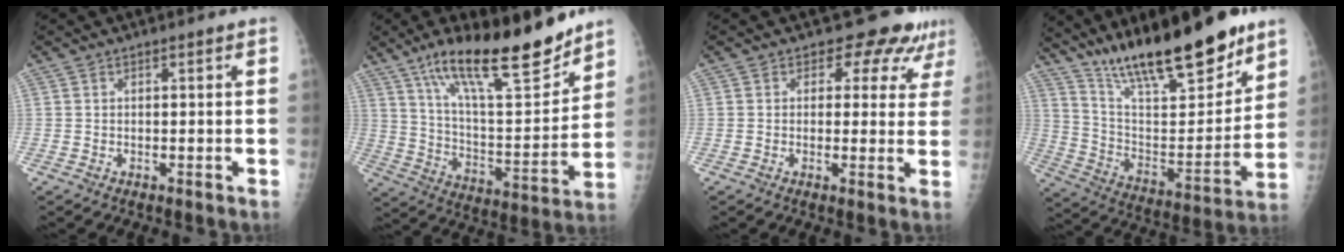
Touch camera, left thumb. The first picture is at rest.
{"total": 21.3, "force": [15.1, 4.4, 14.4], "torque": [-0.217, -0.077, 0.261]}
{"total": 7.6, "force": [6.2, 4.2, 1.6], "torque": [0.025, -0.029, 0.054]}
{"total": 24.6, "force": [18.4, 6.3, 15.2], "torque": [-0.213, -0.088, 0.314]}